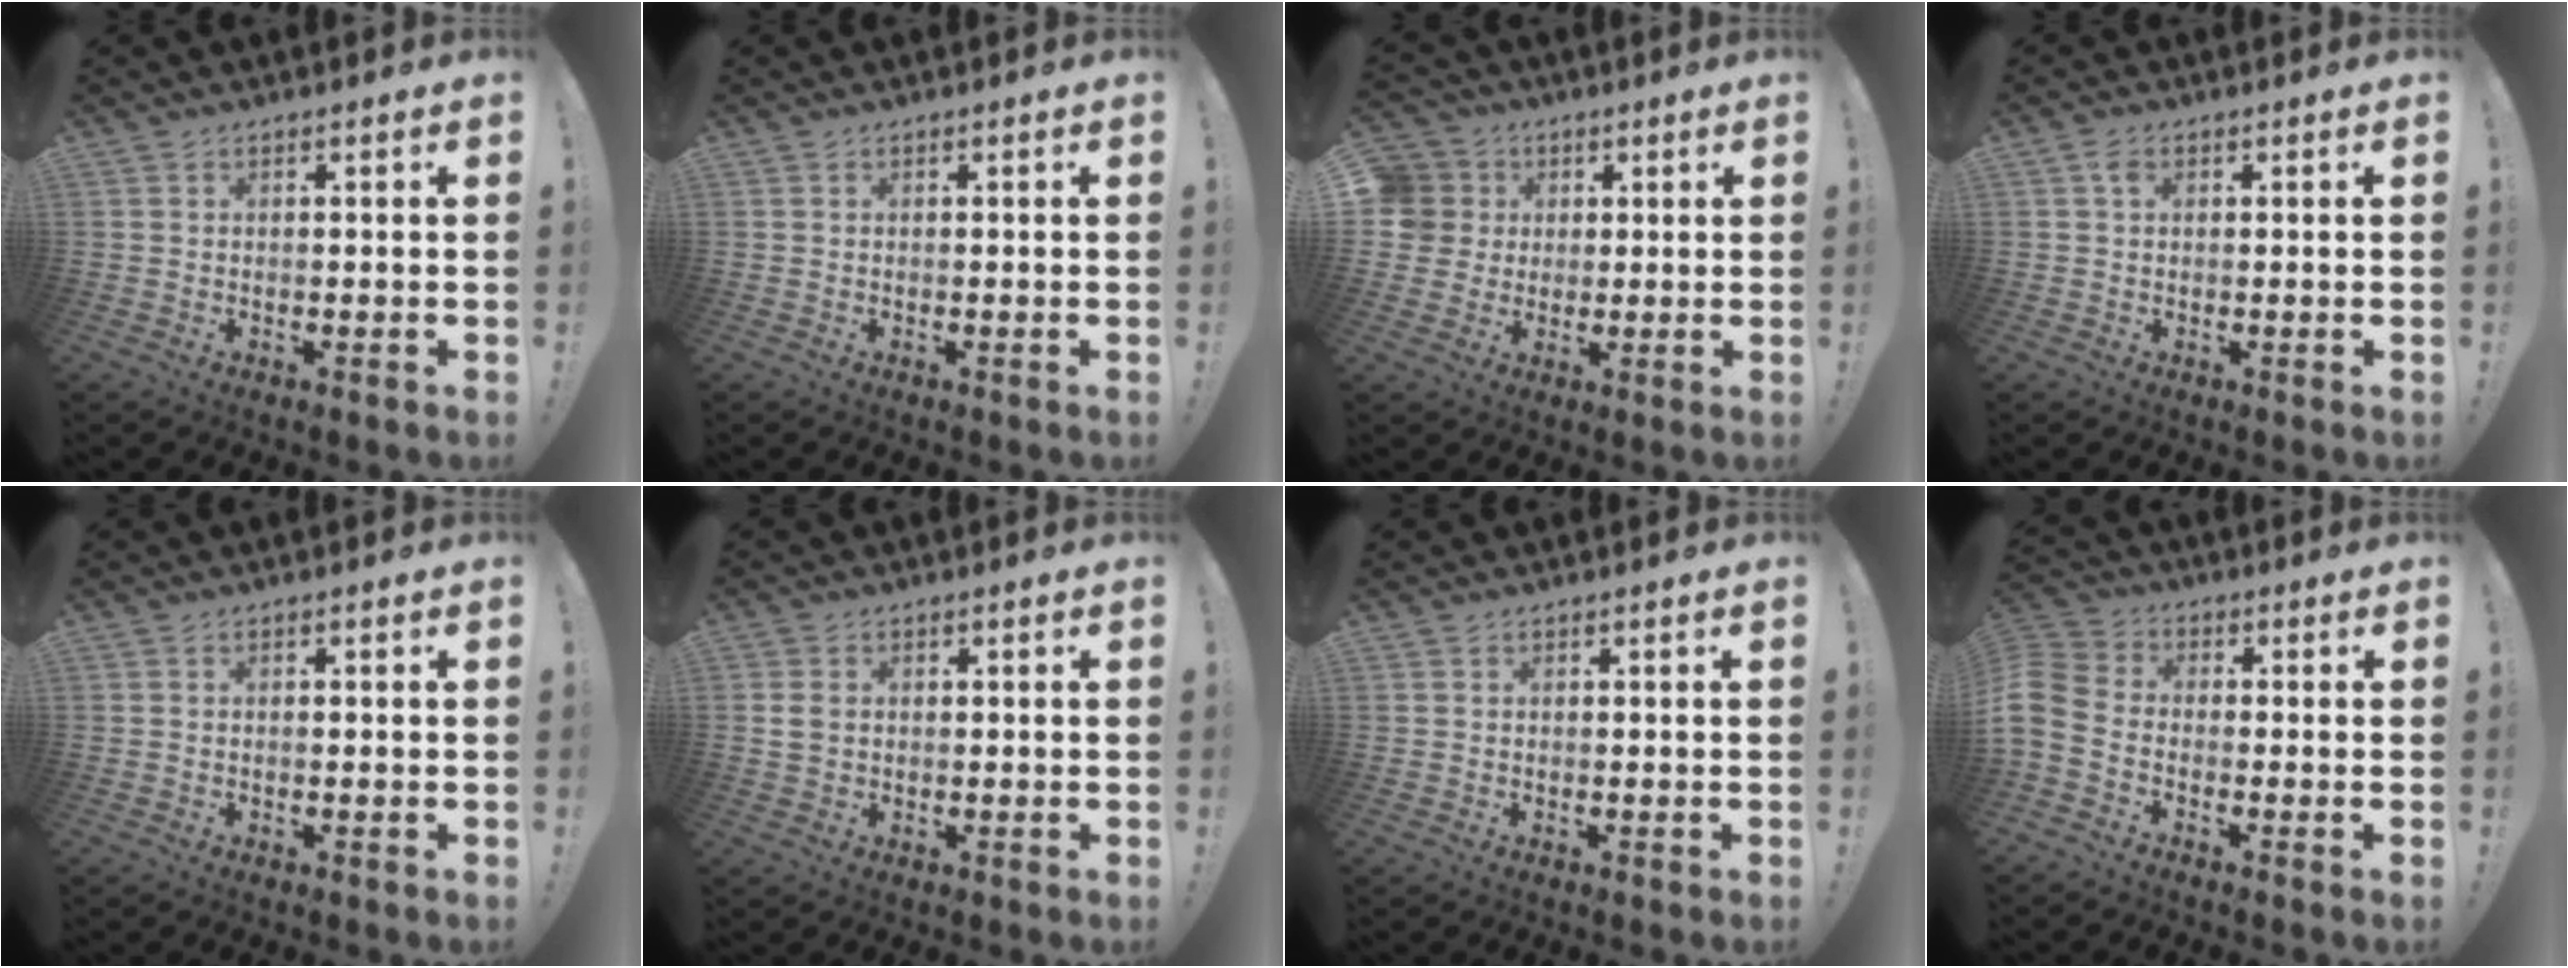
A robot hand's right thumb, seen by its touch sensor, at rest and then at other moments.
{"total": 0.0}
{"total": 8.4, "force": [1.3, 8.1, 1.9], "torque": [-0.031, 0.001, 0.031]}
{"total": 1.7, "force": [0.6, 1.1, 1.2], "torque": [-0.018, 0.001, 0.009]}
{"total": 0.5, "force": [-0.4, 0.0, 0.4], "torque": [-0.012, 0.000, -0.005]}
{"total": 2.5, "force": [0.4, 2.0, 1.3], "torque": [-0.024, 0.006, 0.008]}
{"total": 0.0}
{"total": 7.3, "force": [-3.5, 4.9, 4.1], "torque": [-0.103, 0.020, -0.062]}